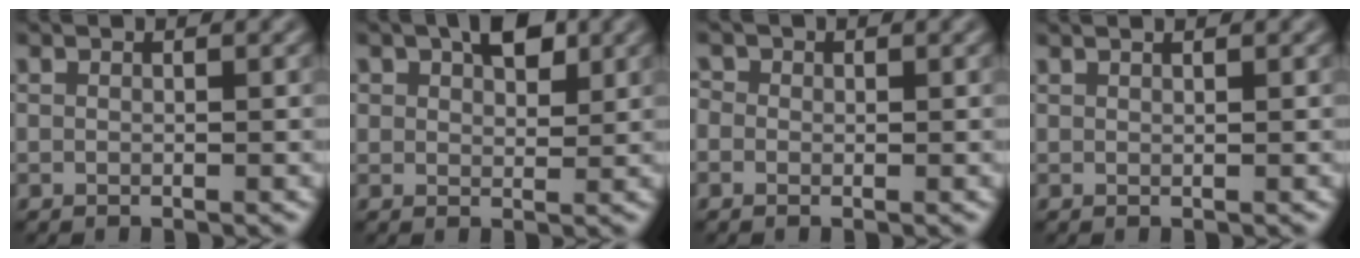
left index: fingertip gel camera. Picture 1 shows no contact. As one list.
[{"total": 3.5, "force": [1.6, 2.2, 2.2], "torque": [-0.035, 0.005, 0.025]}, {"total": 0.7, "force": [-0.2, 0.7, 0.1], "torque": [-0.001, 0.001, -0.006]}, {"total": 1.2, "force": [0.8, 0.4, 0.7], "torque": [0.003, 0.003, -0.003]}]